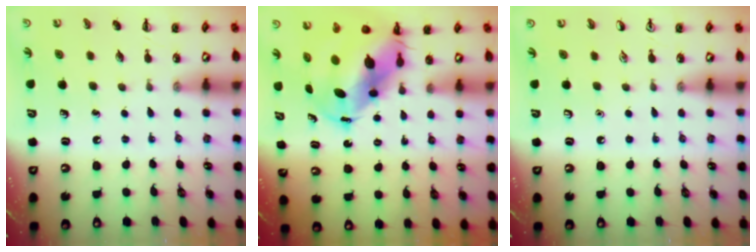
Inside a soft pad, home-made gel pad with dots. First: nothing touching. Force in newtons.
{"total": 10.3, "press": 10.0, "slide": 2.8}
{"total": 0.0}